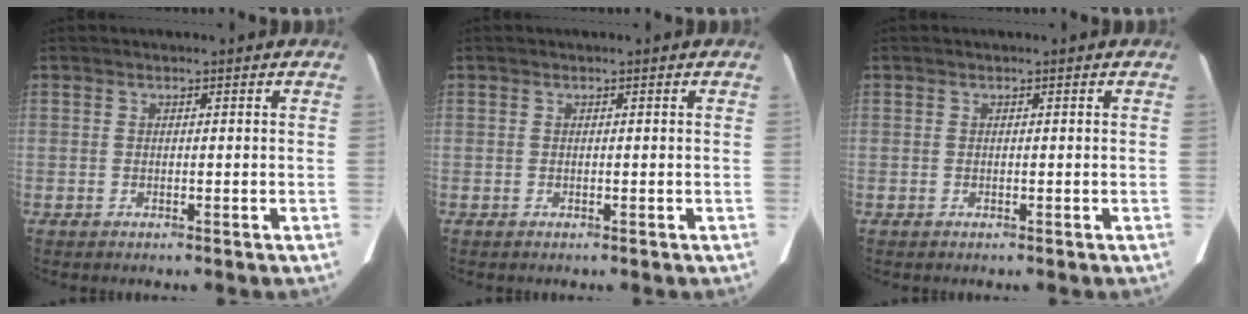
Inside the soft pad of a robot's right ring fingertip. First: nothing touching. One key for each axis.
{"total": 0.0}
{"total": 0.0}